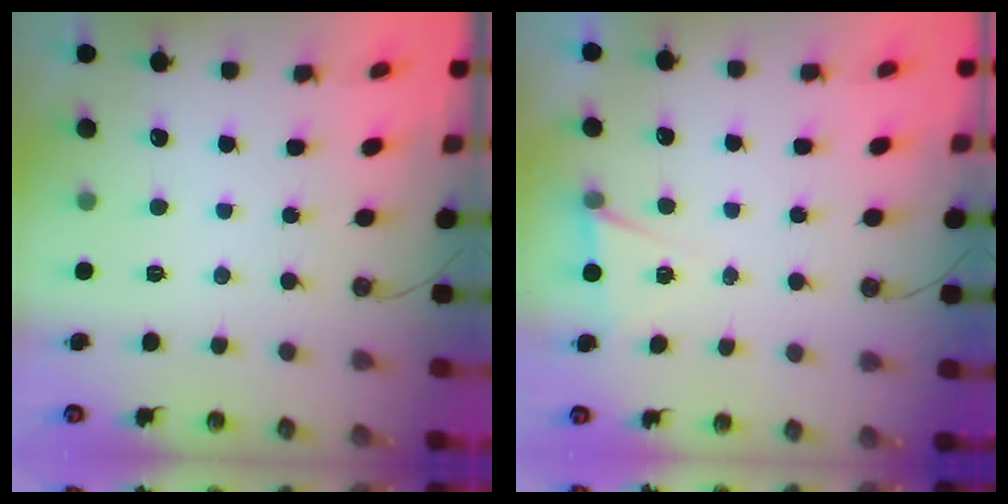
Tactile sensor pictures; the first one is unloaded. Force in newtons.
{"total": 4.9, "press": 2.0, "slide": 4.4}